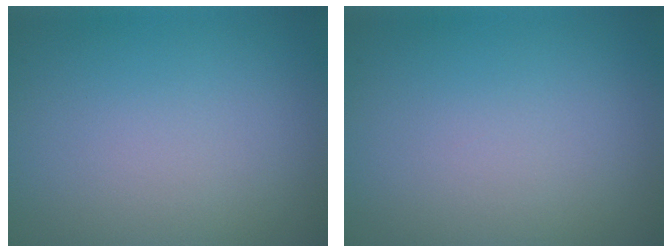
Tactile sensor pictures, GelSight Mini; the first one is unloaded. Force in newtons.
{"total": 0.0}